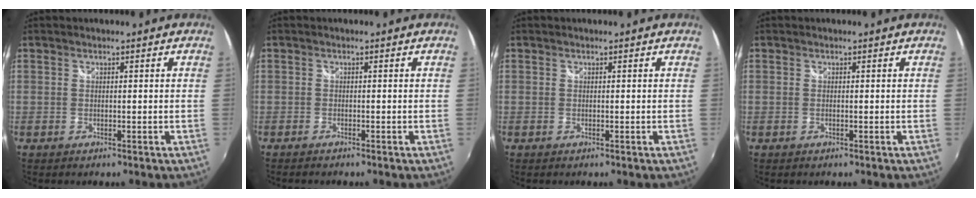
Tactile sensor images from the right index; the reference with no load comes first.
{"total": 1.3, "force": [-1.2, 0.3, 0.5], "torque": [-0.012, -0.007, -0.023]}
{"total": 0.0}
{"total": 0.0}